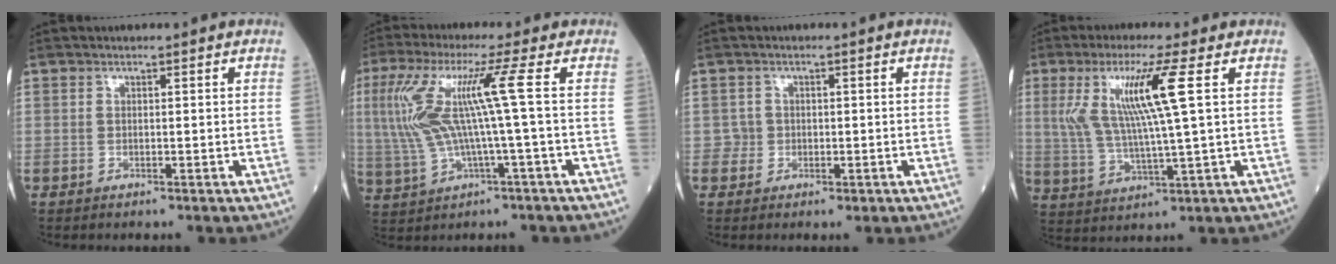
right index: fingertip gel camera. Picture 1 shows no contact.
{"total": 11.3, "force": [1.3, -0.3, 11.2], "torque": [-0.248, 0.023, 0.029]}
{"total": 1.8, "force": [-0.3, 1.7, 0.0], "torque": [0.007, 0.007, -0.007]}
{"total": 10.2, "force": [2.9, -0.6, 9.8], "torque": [-0.206, -0.001, 0.057]}